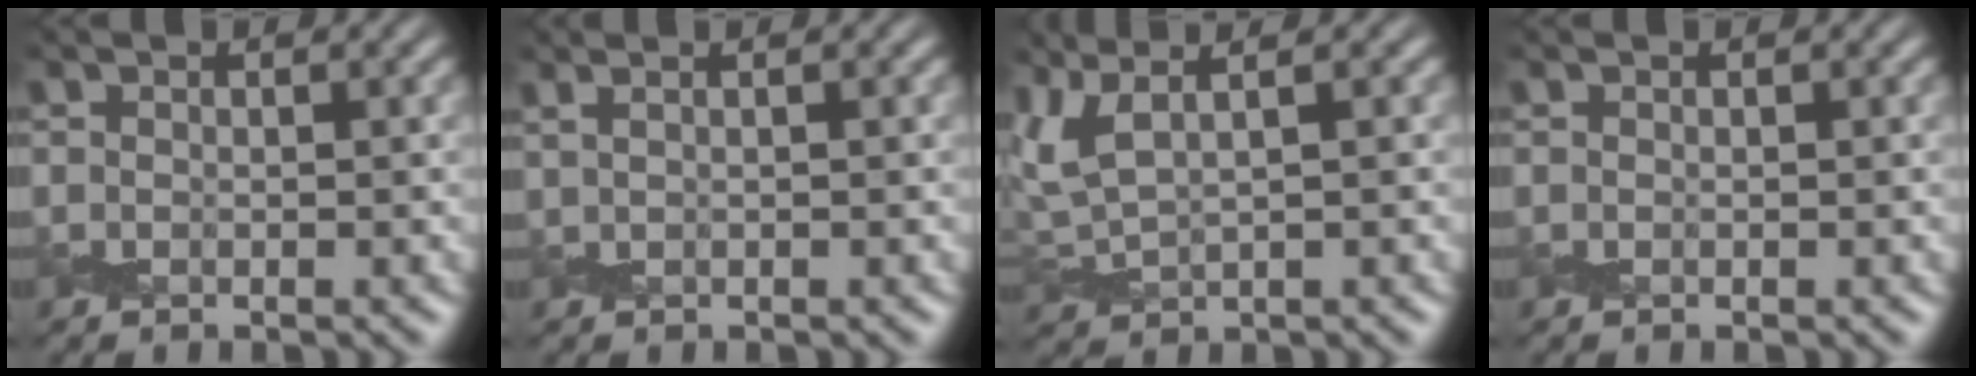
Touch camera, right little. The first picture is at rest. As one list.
[{"total": 0.8, "force": [0.6, -0.4, 0.3], "torque": [-0.014, 0.002, 0.015]}, {"total": 2.5, "force": [1.3, 0.6, 2.0], "torque": [-0.063, 0.008, 0.031]}, {"total": 0.0}]